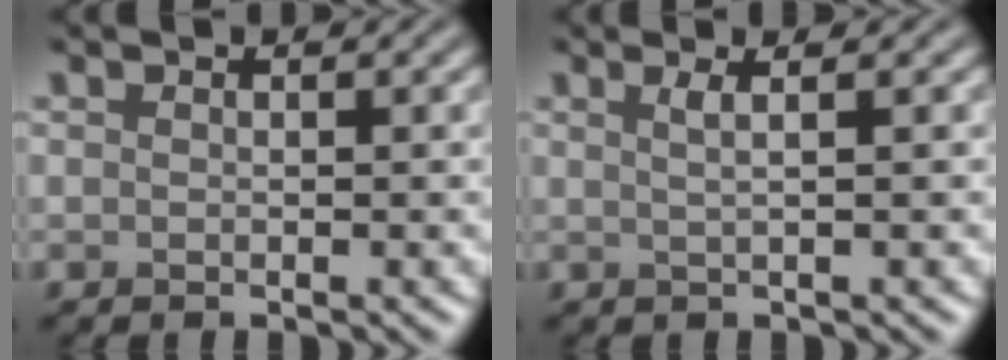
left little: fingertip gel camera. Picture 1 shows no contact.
{"total": 2.0, "force": [0.7, 0.6, 1.7], "torque": [-0.025, 0.004, 0.002]}